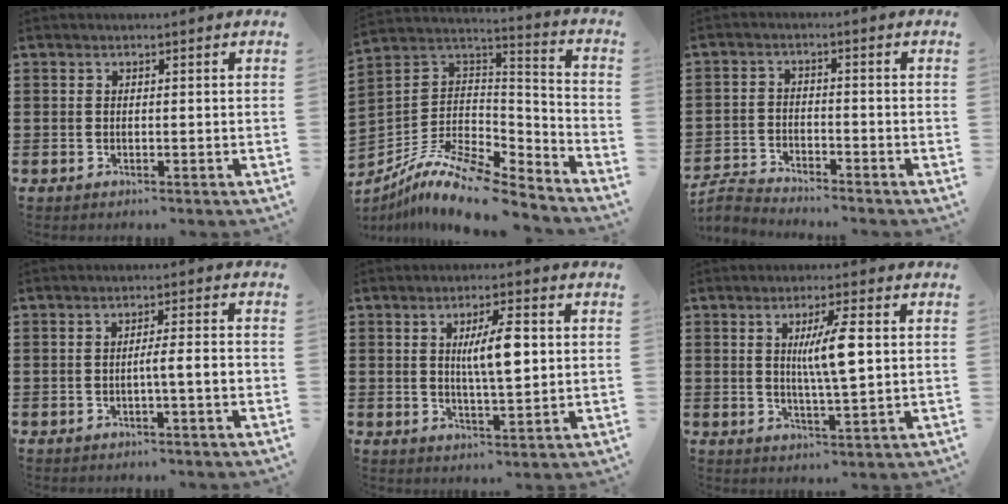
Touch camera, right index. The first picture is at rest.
{"total": 11.5, "force": [-9.2, 3.1, 6.2], "torque": [-0.123, 0.020, -0.181]}
{"total": 3.1, "force": [-3.0, 0.4, 0.3], "torque": [-0.017, 0.002, -0.067]}
{"total": 3.1, "force": [-0.9, 0.0, 3.0], "torque": [-0.052, -0.003, -0.019]}
{"total": 6.9, "force": [1.3, 1.7, 6.6], "torque": [-0.118, 0.004, 0.017]}
{"total": 6.4, "force": [1.2, 0.7, 6.3], "torque": [-0.119, 0.000, 0.015]}